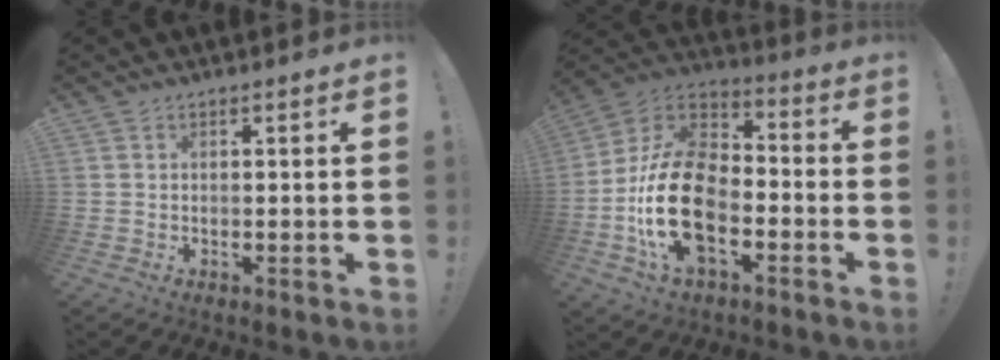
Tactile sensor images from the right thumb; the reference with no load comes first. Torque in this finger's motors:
{"motor_torque": [2.47, 2.54, 1.52, -1.25, 0.70]}